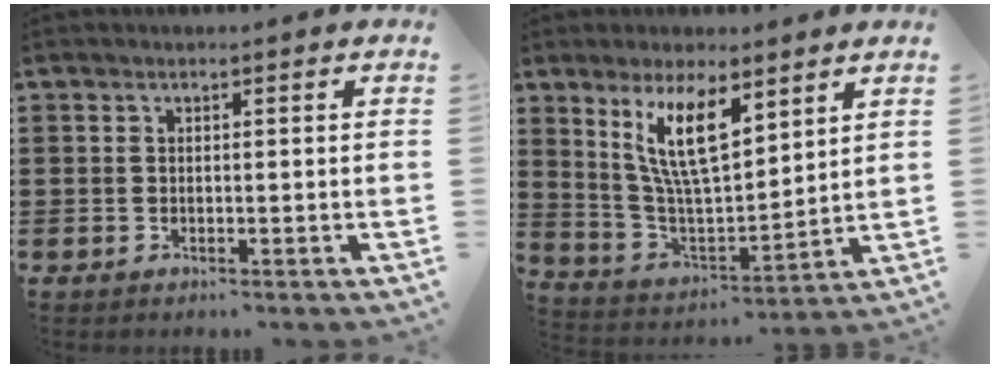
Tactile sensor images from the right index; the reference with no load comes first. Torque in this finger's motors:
{"motor_torque": [1.69, 0.45, 1.05, 0.21]}